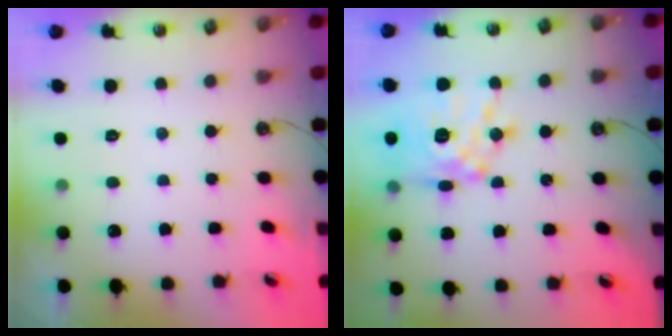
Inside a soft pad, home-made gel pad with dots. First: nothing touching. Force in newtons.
{"total": 16.5, "press": 16.5, "slide": 1.6}